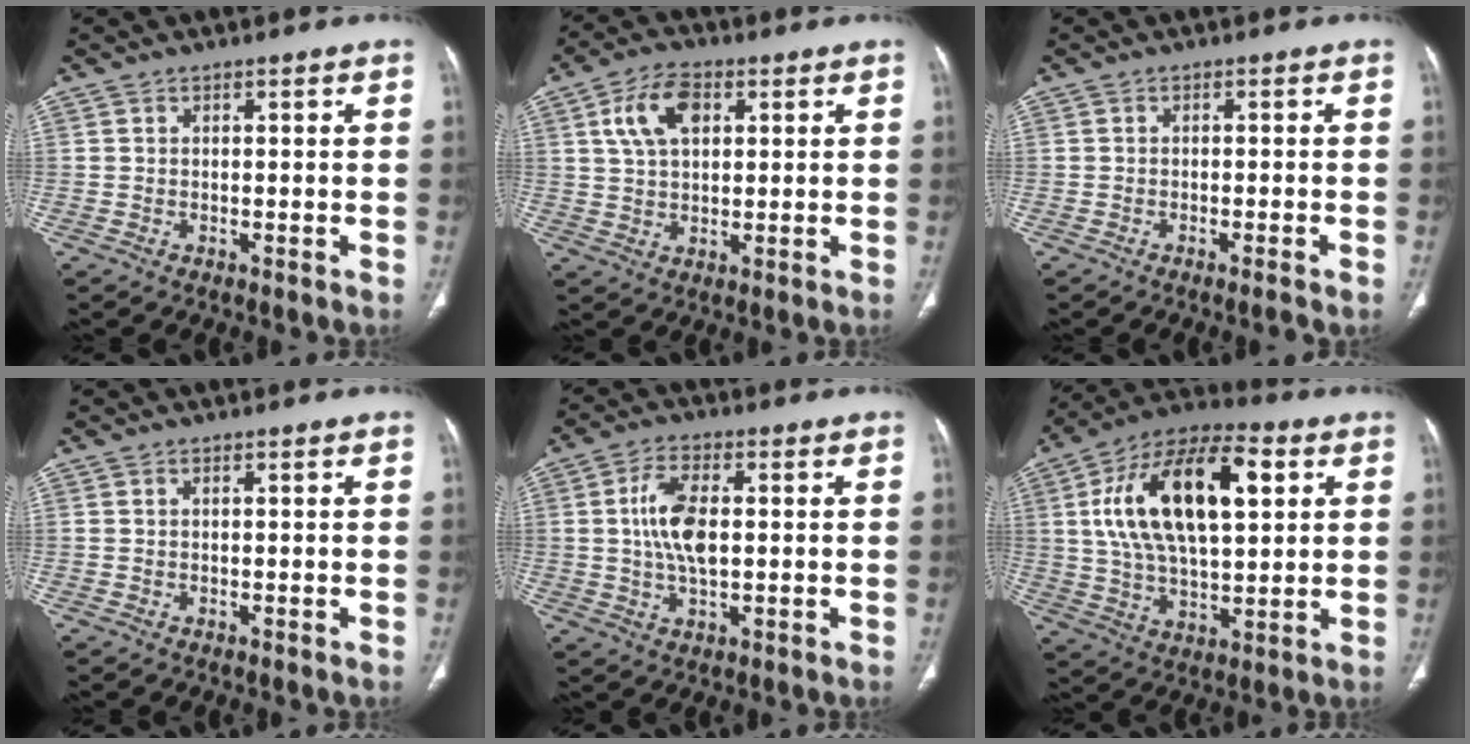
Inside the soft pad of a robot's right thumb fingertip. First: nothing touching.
{"total": 9.1, "force": [2.8, 5.5, 6.7], "torque": [-0.119, 0.007, 0.049]}
{"total": 2.0, "force": [-1.5, -0.2, 1.4], "torque": [-0.029, 0.004, -0.019]}
{"total": 0.0}
{"total": 8.8, "force": [0.7, 4.3, 7.6], "torque": [-0.150, 0.003, 0.014]}
{"total": 23.0, "force": [5.9, 11.1, 19.2], "torque": [-0.327, 0.007, 0.094]}